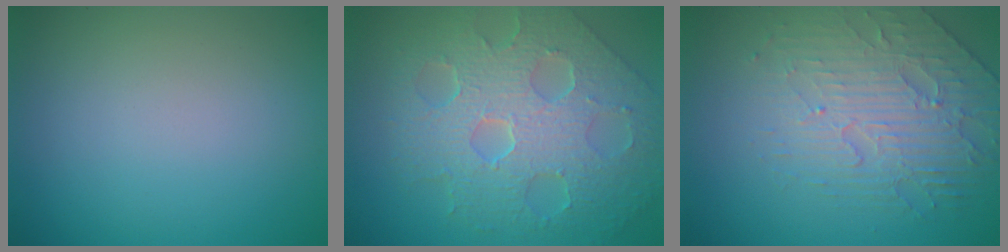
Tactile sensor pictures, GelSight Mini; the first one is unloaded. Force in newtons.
{"total": 8.8, "press": 6.1, "slide": 6.3}
{"total": 4.2, "press": 3.8, "slide": 1.7}